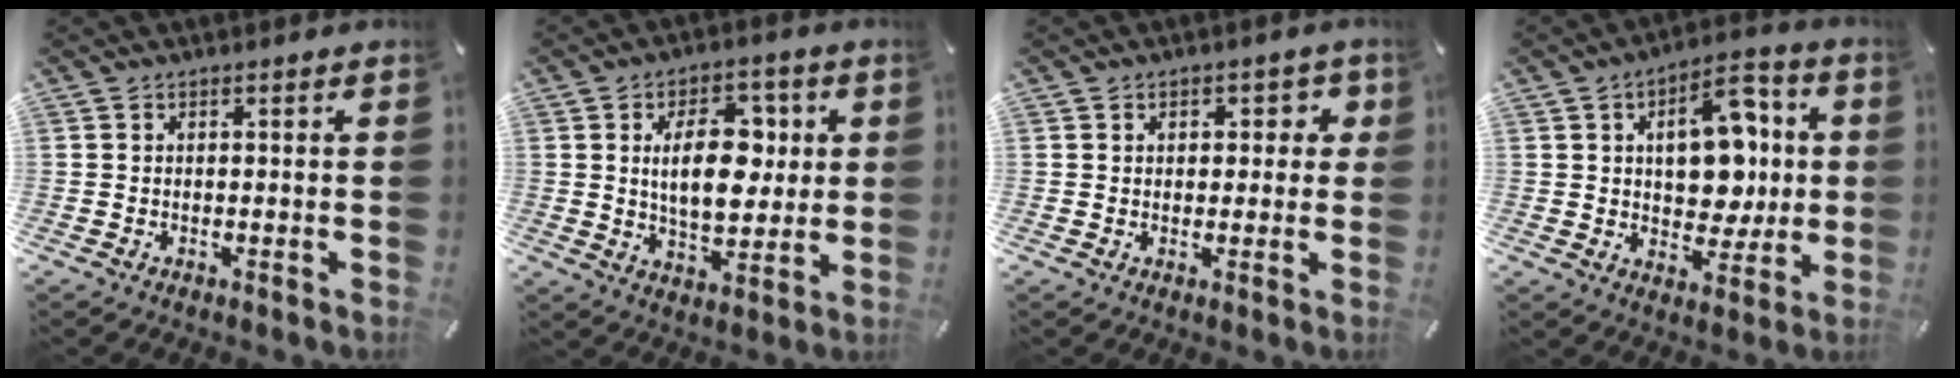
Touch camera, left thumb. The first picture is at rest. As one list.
[{"total": 14.1, "force": [2.6, 8.6, 10.8], "torque": [-0.162, 0.002, 0.041]}, {"total": 3.7, "force": [0.9, 2.8, 2.2], "torque": [-0.016, -0.004, 0.005]}, {"total": 14.7, "force": [2.0, 10.0, 10.5], "torque": [-0.130, 0.003, 0.034]}]